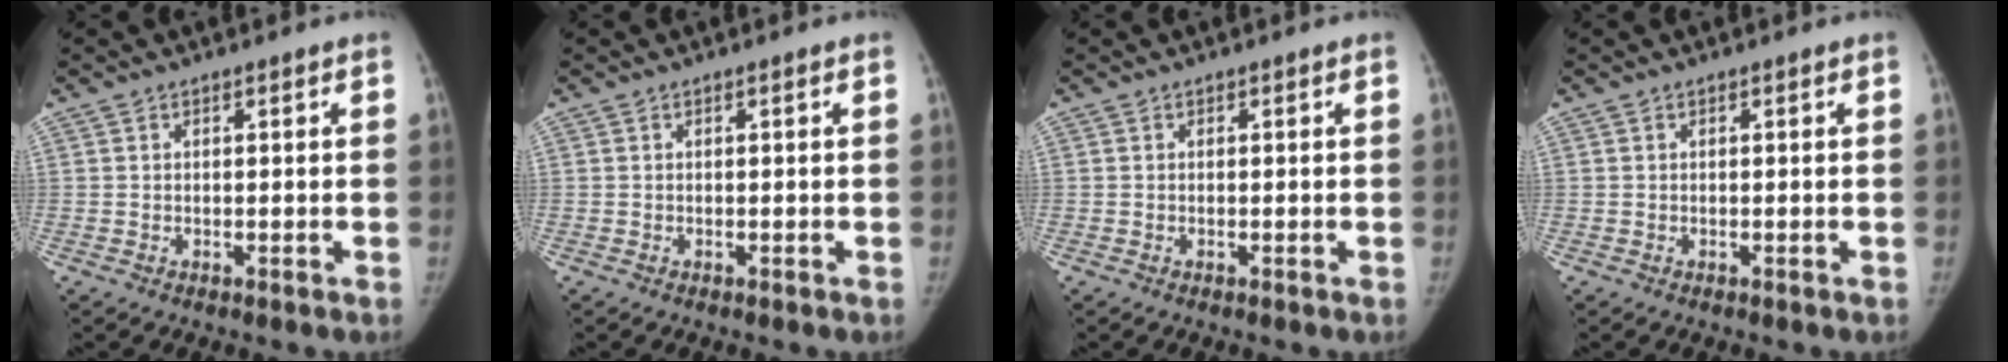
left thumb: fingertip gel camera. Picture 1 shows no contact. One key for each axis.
{"total": 0.0}
{"total": 0.0}
{"total": 0.0}